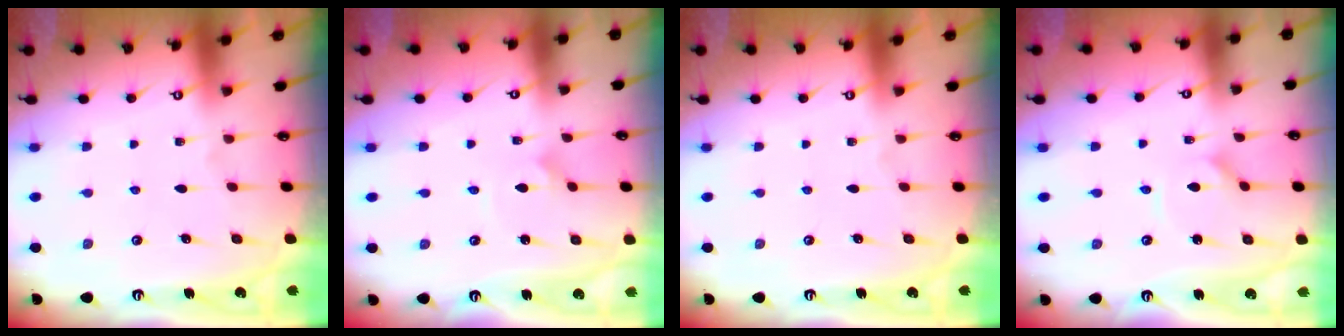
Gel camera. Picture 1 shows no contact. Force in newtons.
{"total": 1.5, "press": 1.5, "slide": 0.1}
{"total": 0.0}
{"total": 1.8, "press": 1.8, "slide": 0.3}